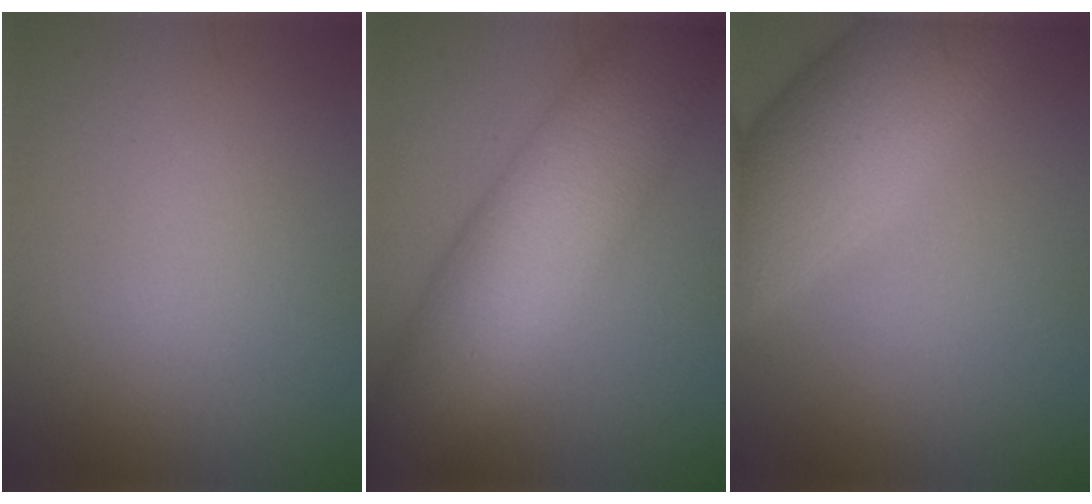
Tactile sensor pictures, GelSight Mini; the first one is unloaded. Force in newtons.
{"total": 9.9, "press": 9.9, "slide": 0.2}
{"total": 8.8, "press": 8.8, "slide": 0.3}